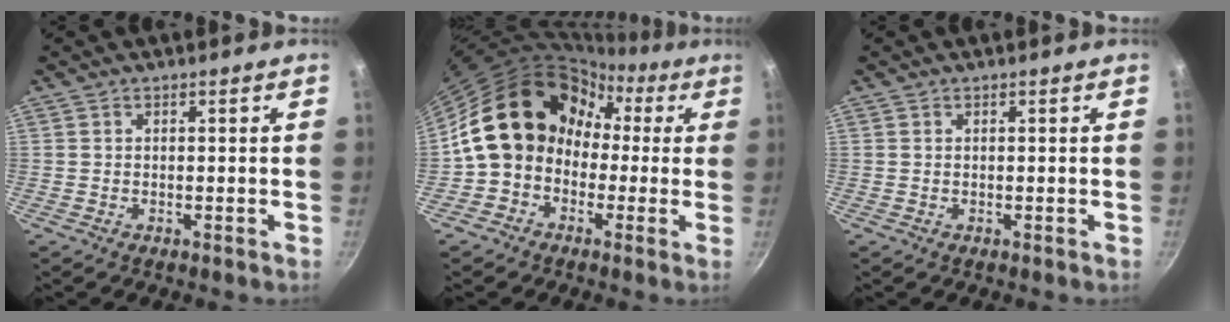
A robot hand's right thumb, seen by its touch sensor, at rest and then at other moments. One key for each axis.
{"total": 15.2, "fx": -0.4, "fy": 13.1, "fz": 7.7, "tx": -0.085, "ty": 0.052, "tz": -0.025}
{"total": 0.0}